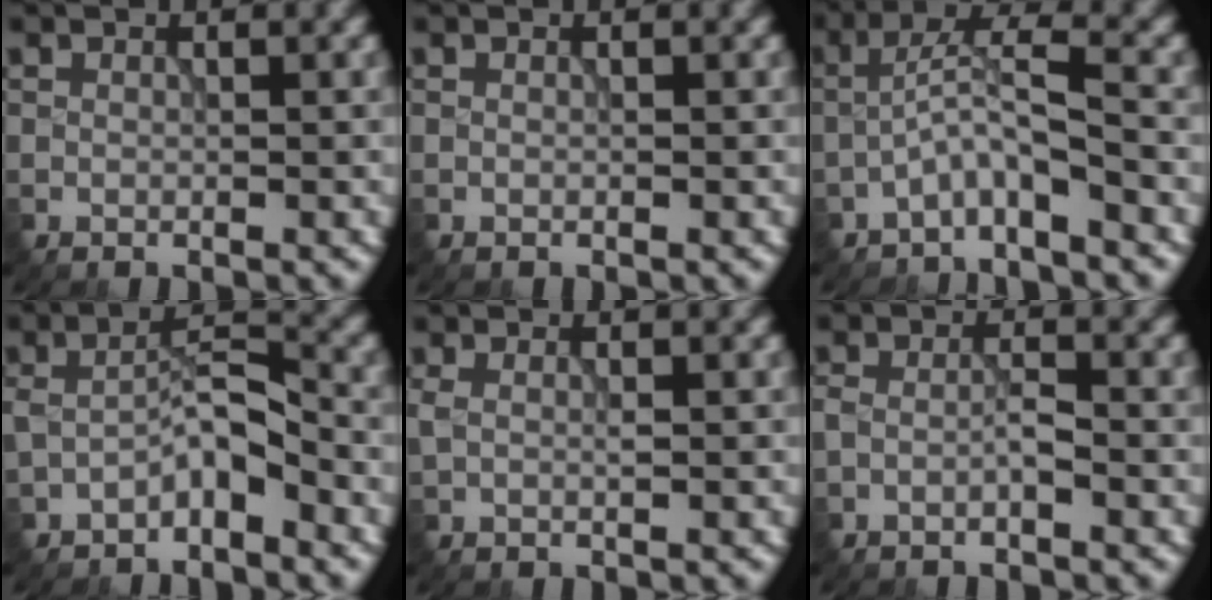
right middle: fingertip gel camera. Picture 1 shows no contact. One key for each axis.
{"total": 0.0}
{"total": 3.5, "fx": -2.0, "fy": 0.6, "fz": 2.8, "tx": -0.053, "ty": 0.019, "tz": -0.044}
{"total": 3.3, "fx": -1.9, "fy": 1.1, "fz": 2.4, "tx": -0.045, "ty": 0.014, "tz": -0.040}
{"total": 1.1, "fx": 0.2, "fy": 0.5, "fz": 1.0, "tx": -0.028, "ty": -0.001, "tz": 0.007}
{"total": 1.6, "fx": -1.0, "fy": 0.6, "fz": 1.2, "tx": -0.025, "ty": 0.004, "tz": -0.022}